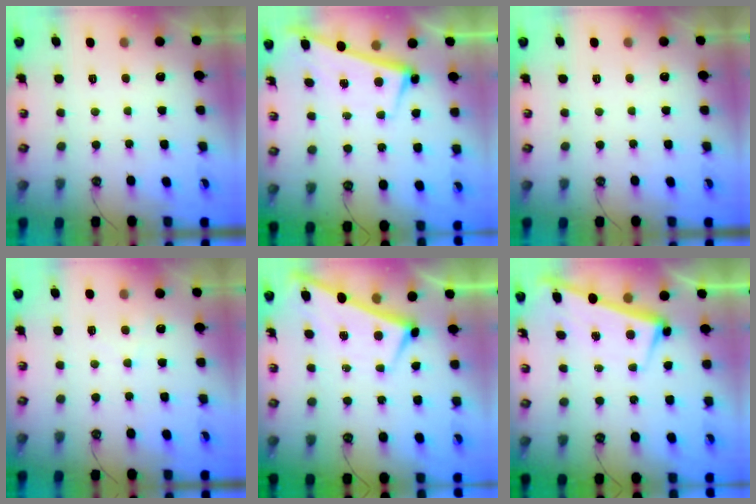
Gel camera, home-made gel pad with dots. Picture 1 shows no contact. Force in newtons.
{"total": 2.6, "press": 2.5, "slide": 0.7}
{"total": 0.0}
{"total": 1.8, "press": 1.7, "slide": 0.4}
{"total": 1.8, "press": 1.8, "slide": 0.2}
{"total": 2.5, "press": 2.4, "slide": 0.6}